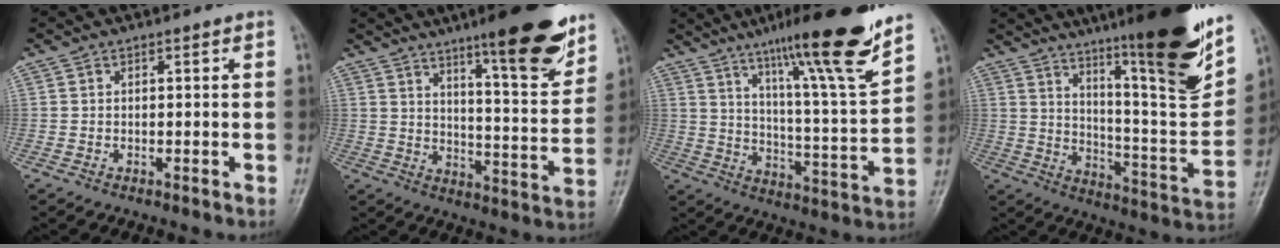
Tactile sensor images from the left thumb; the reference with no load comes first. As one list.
[{"total": 17.0, "force": [11.4, 3.1, 12.2], "torque": [-0.145, -0.070, 0.171]}, {"total": 20.4, "force": [14.4, 1.4, 14.4], "torque": [-0.197, -0.073, 0.227]}, {"total": 25.4, "force": [16.0, 3.6, 19.4], "torque": [-0.266, -0.076, 0.249]}]